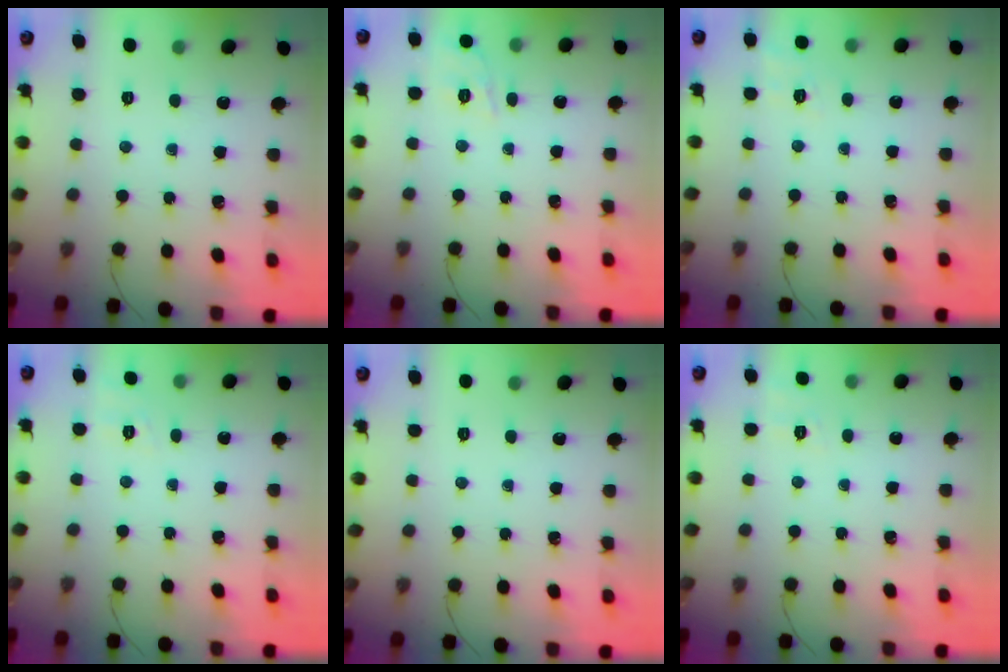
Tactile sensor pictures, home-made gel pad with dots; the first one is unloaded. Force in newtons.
{"total": 7.7, "press": 7.5, "slide": 1.6}
{"total": 9.1, "press": 8.9, "slide": 1.9}
{"total": 6.8, "press": 6.5, "slide": 1.9}
{"total": 0.0}
{"total": 6.3, "press": 6.0, "slide": 1.8}